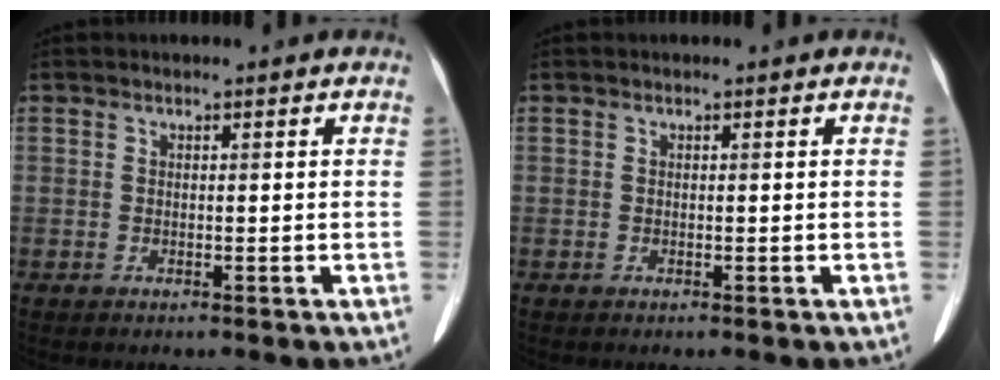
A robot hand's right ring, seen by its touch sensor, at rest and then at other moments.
{"total": 0.0}